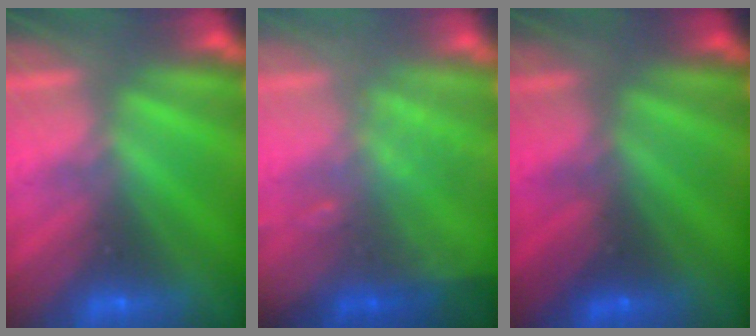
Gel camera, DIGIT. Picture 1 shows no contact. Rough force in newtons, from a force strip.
{"total": 2.7}
{"total": 1.9}